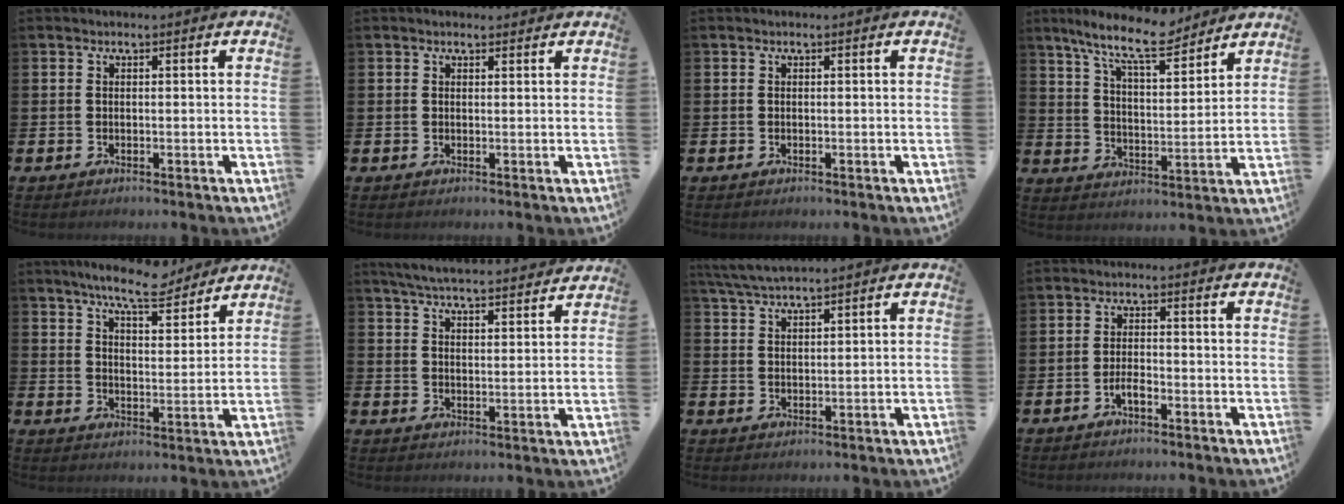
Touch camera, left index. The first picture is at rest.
{"total": 1.0, "force": [0.8, 0.4, 0.2], "torque": [0.004, 0.003, 0.013]}
{"total": 0.0}
{"total": 10.4, "force": [9.0, 2.1, 4.7], "torque": [-0.109, -0.042, 0.161]}
{"total": 8.2, "force": [7.5, 1.3, 3.0], "torque": [-0.069, -0.035, 0.134]}
{"total": 5.9, "force": [5.8, 0.3, 1.1], "torque": [-0.038, -0.038, 0.102]}
{"total": 4.2, "force": [3.9, 0.2, 1.4], "torque": [-0.042, -0.007, 0.073]}
{"total": 2.0, "force": [-1.1, 0.7, 1.5], "torque": [-0.029, 0.002, -0.023]}